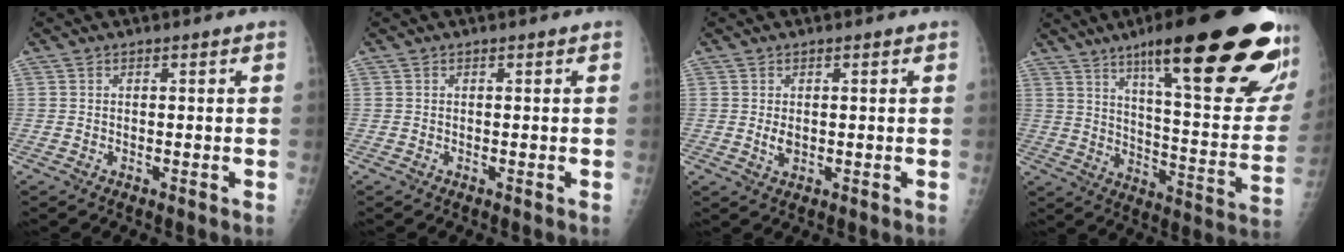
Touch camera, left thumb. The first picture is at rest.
{"total": 0.0}
{"total": 2.1, "force": [0.1, 1.3, 1.6], "torque": [-0.026, -0.005, 0.006]}
{"total": 31.4, "force": [17.9, 6.1, 25.1], "torque": [-0.281, -0.048, 0.268]}